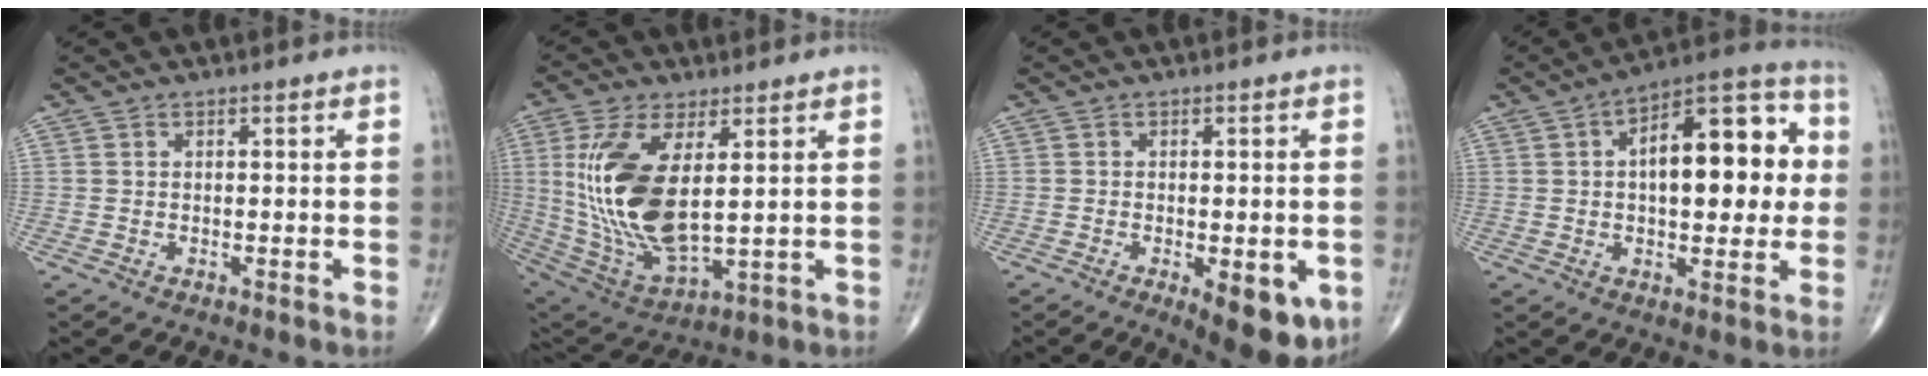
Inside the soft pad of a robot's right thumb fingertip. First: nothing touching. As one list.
[{"total": 19.1, "force": [2.9, 8.4, 16.9], "torque": [-0.349, -0.024, 0.071]}, {"total": 9.7, "force": [-3.4, 3.9, 8.2], "torque": [-0.090, -0.007, -0.039]}, {"total": 18.6, "force": [2.2, 8.8, 16.2], "torque": [-0.194, 0.031, 0.025]}]